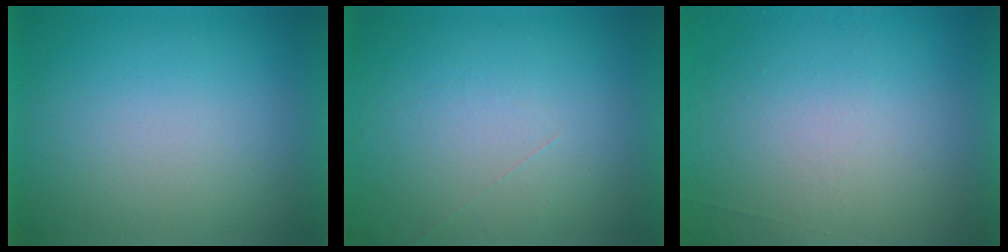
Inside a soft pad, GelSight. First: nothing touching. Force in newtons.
{"total": 1.1}
{"total": 5.6}